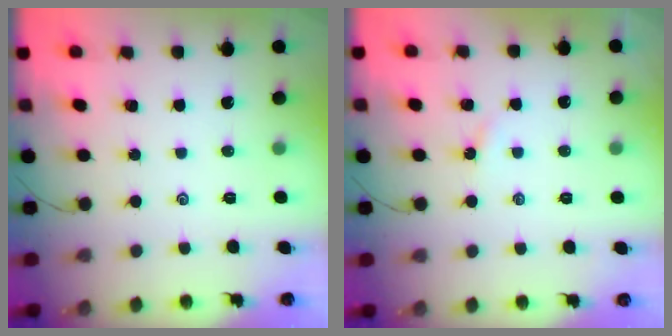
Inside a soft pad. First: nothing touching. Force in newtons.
{"total": 1.4, "press": 1.4, "slide": 0.2}